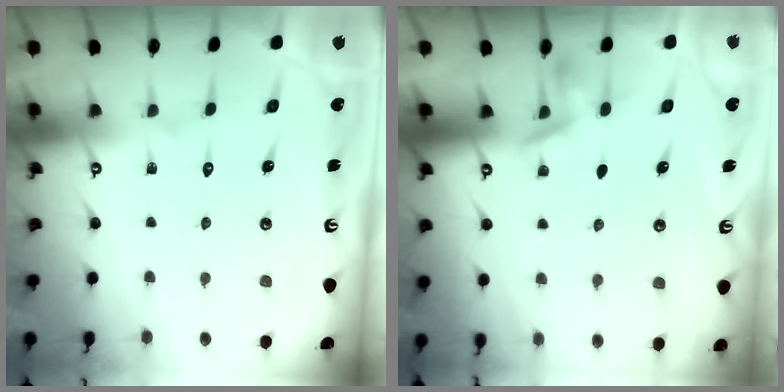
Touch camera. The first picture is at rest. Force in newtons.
{"total": 2.9, "press": 2.6, "slide": 1.1}